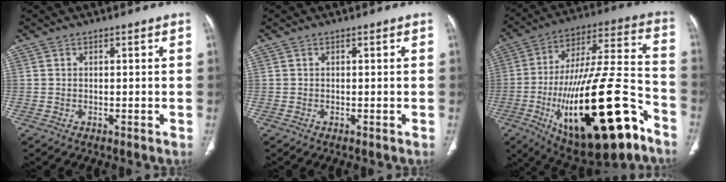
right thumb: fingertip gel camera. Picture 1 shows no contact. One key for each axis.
{"total": 0.0}
{"total": 31.9, "fx": -12.9, "fy": 11.0, "fz": 27.1, "tx": -0.456, "ty": 0.052, "tz": -0.188}